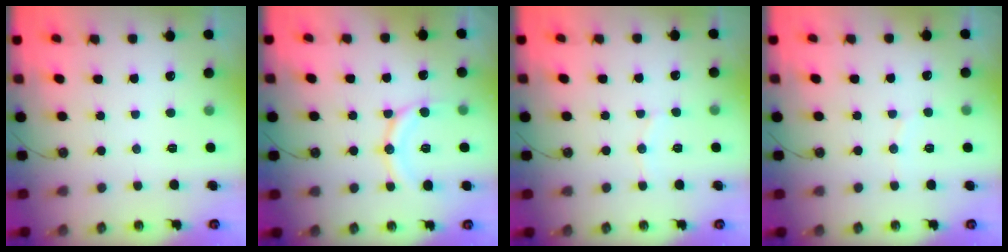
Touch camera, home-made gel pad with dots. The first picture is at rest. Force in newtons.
{"total": 12.7, "press": 12.6, "slide": 1.5}
{"total": 5.4, "press": 5.4, "slide": 0.5}
{"total": 4.5, "press": 4.5, "slide": 0.4}